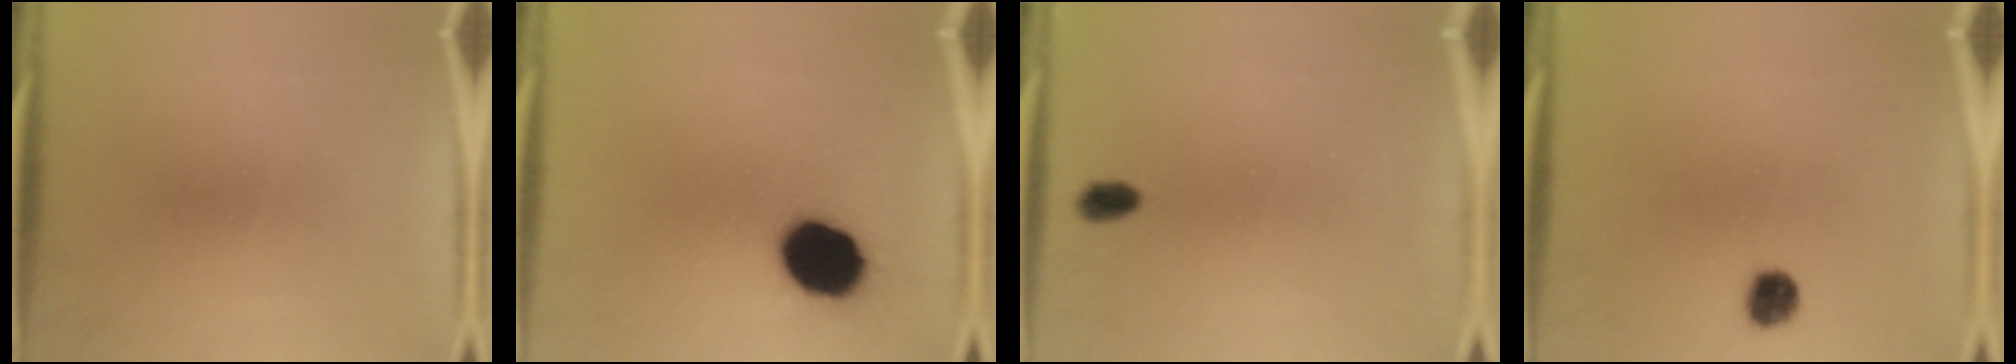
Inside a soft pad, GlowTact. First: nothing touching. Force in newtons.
{"total": 14.6}
{"total": 2.7}
{"total": 4.2}